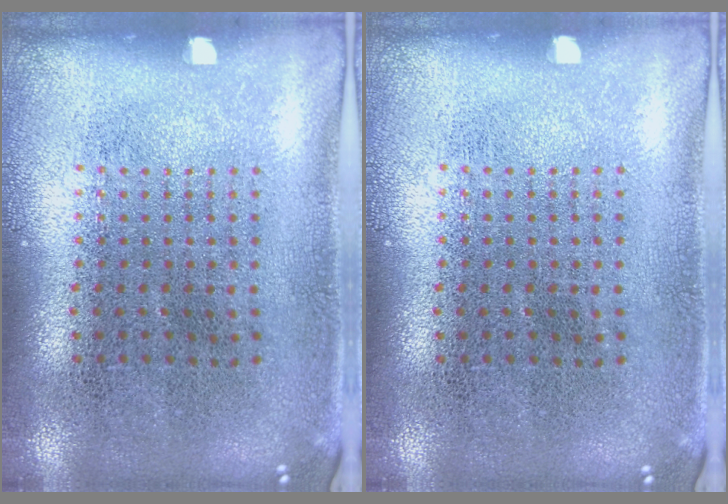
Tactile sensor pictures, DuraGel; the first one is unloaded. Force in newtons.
{"total": 0.0}